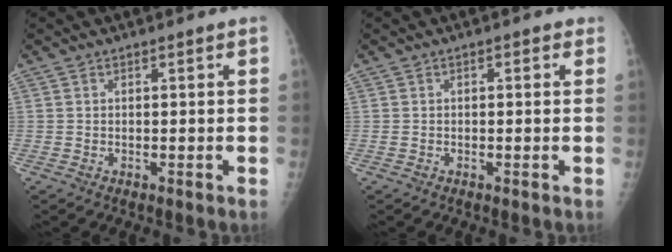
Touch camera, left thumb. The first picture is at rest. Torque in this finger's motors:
{"motor_torque": [-0.16, 0.09, -0.16, -0.01, -0.04]}